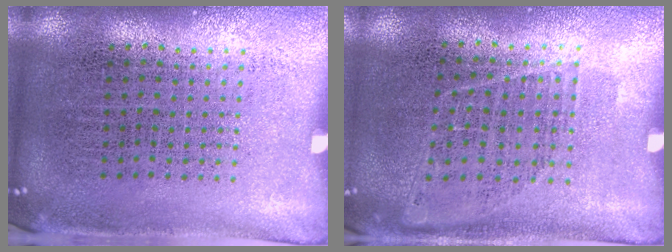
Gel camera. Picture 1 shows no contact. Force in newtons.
{"total": 1.0, "press": 0.9, "slide": 0.6}